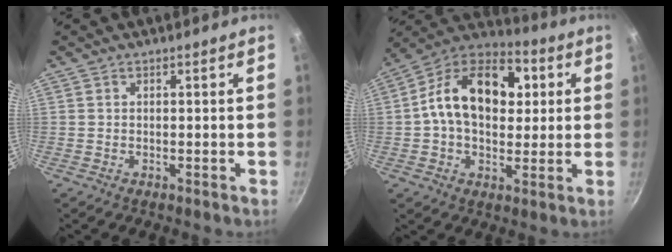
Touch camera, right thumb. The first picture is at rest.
{"total": 19.2, "force": [3.2, 12.9, 13.9], "torque": [-0.195, 0.019, 0.028]}